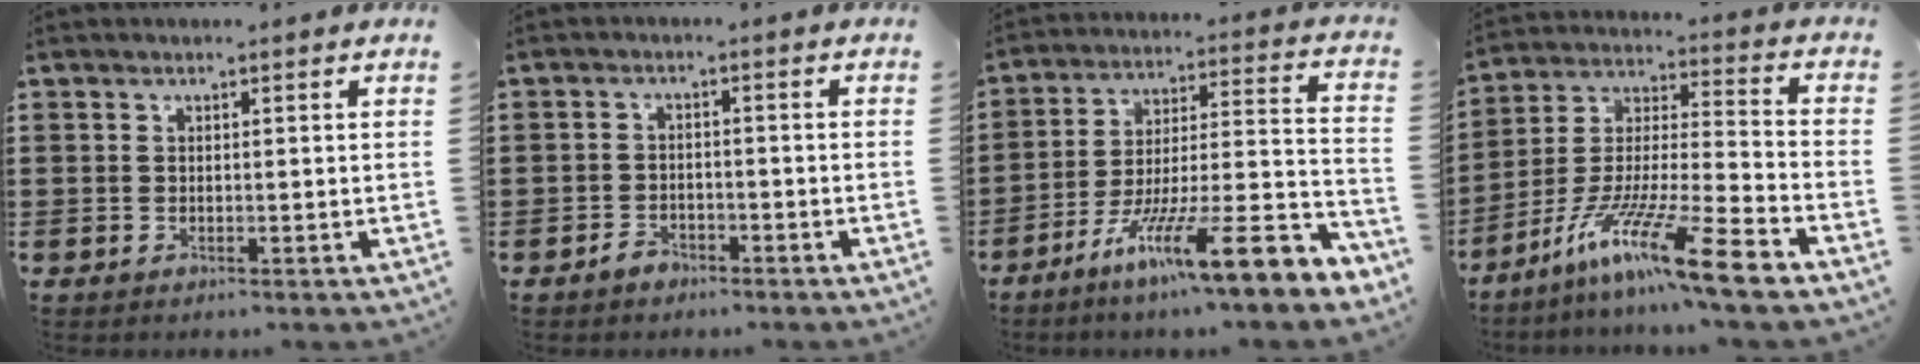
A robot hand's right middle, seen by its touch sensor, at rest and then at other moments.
{"total": 2.1, "force": [-1.8, 0.9, 0.5], "torque": [-0.015, 0.001, -0.037]}
{"total": 13.7, "force": [-9.5, 1.0, 9.8], "torque": [-0.157, 0.010, -0.170]}
{"total": 13.8, "force": [-10.3, 0.0, 9.1], "torque": [-0.176, 0.001, -0.197]}